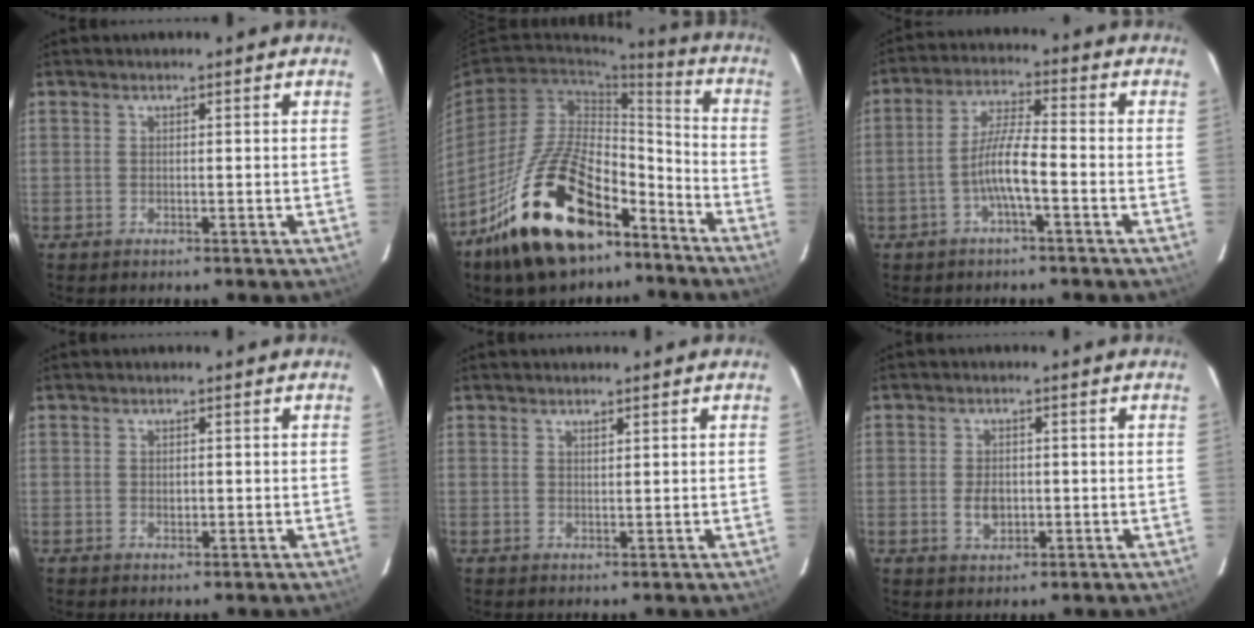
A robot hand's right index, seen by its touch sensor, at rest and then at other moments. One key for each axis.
{"total": 23.3, "fx": -15.2, "fy": 11.0, "fz": 13.9, "tx": -0.253, "ty": 0.015, "tz": -0.239}
{"total": 6.8, "fx": -2.7, "fy": 0.7, "fz": 6.2, "tx": -0.127, "ty": 0.009, "tz": -0.049}
{"total": 1.1, "fx": -0.1, "fy": 0.7, "fz": 0.8, "tx": -0.012, "ty": 0.003, "tz": -0.001}
{"total": 0.9, "fx": 0.6, "fy": -0.4, "fz": -0.5, "tx": 0.011, "ty": 0.000, "tz": 0.010}
{"total": 3.8, "fx": -0.7, "fy": 2.6, "fz": 2.7, "tx": -0.050, "ty": -0.001, "tz": -0.009}